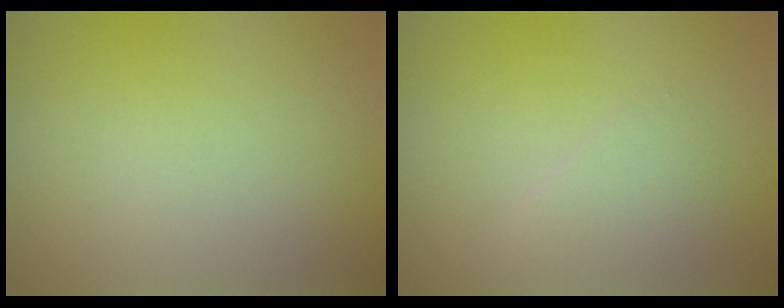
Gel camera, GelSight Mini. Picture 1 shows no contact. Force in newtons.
{"total": 1.3, "press": 1.3, "slide": 0.1}